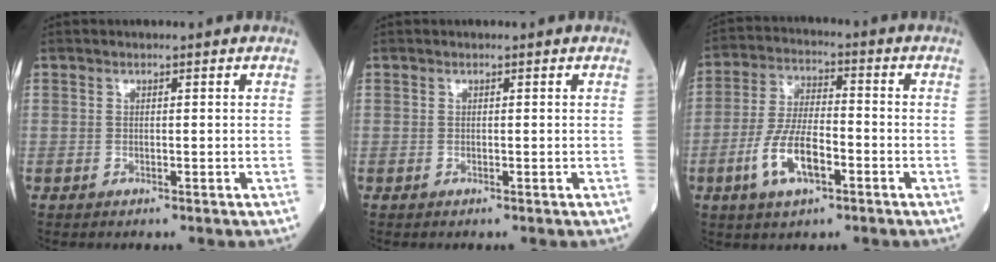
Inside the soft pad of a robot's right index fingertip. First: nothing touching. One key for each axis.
{"total": 0.0}
{"total": 9.2, "fx": -3.6, "fy": 3.3, "fz": 7.9, "tx": -0.165, "ty": 0.000, "tz": -0.067}